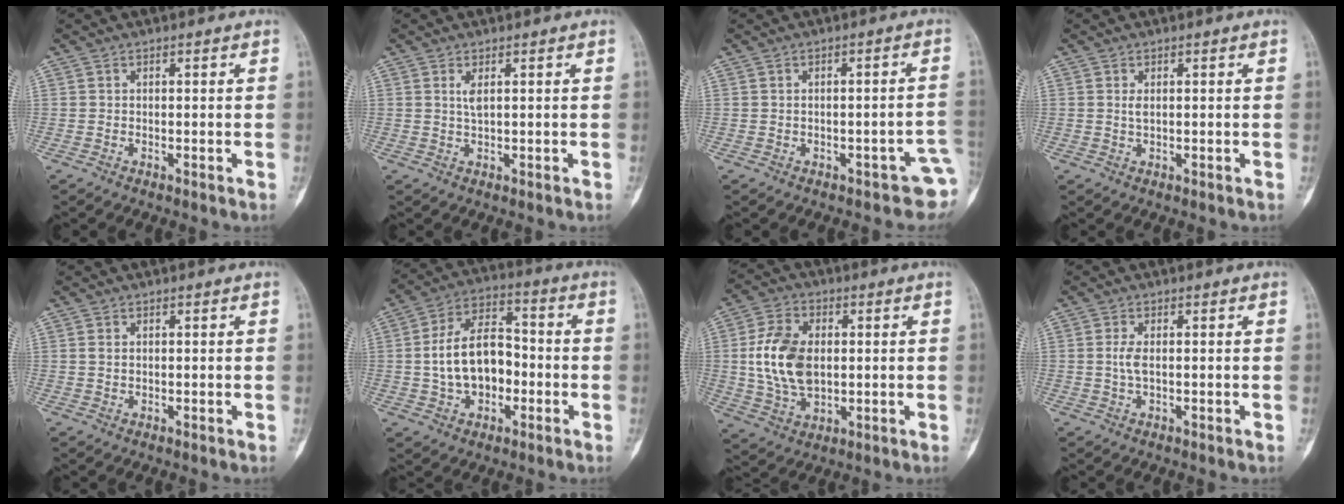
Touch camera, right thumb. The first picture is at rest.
{"total": 1.5, "force": [0.5, 0.2, 1.4], "torque": [-0.032, -0.004, 0.012]}
{"total": 3.0, "force": [-1.8, 1.5, 1.8], "torque": [-0.006, 0.020, -0.020]}
{"total": 1.1, "force": [0.3, 0.5, 0.9], "torque": [-0.019, 0.000, 0.008]}
{"total": 1.1, "force": [0.3, 0.8, 0.8], "torque": [-0.016, 0.001, 0.009]}
{"total": 13.4, "force": [-1.5, 8.6, 10.1], "torque": [-0.157, 0.038, -0.029]}
{"total": 12.9, "force": [0.8, 8.3, 9.8], "torque": [-0.180, -0.001, 0.021]}
{"total": 2.2, "force": [0.1, 0.9, 2.0], "torque": [-0.049, 0.000, 0.003]}